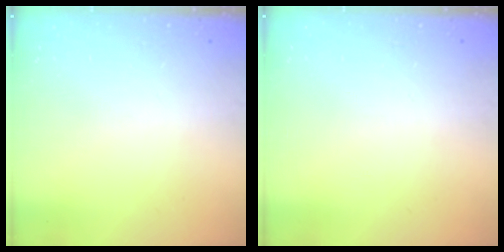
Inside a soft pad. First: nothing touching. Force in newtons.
{"total": 0.0}